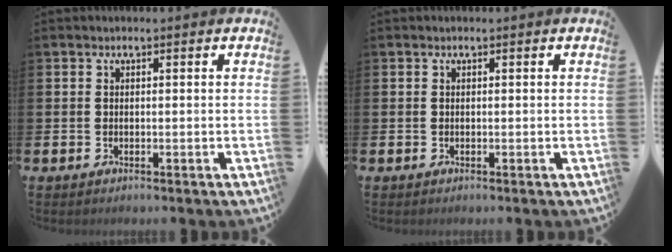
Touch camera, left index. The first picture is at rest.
{"total": 0.0}